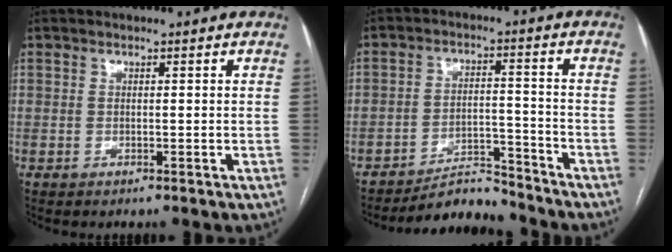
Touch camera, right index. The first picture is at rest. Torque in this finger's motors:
{"motor_torque": [-0.23, 0.03, -0.52, -0.16]}